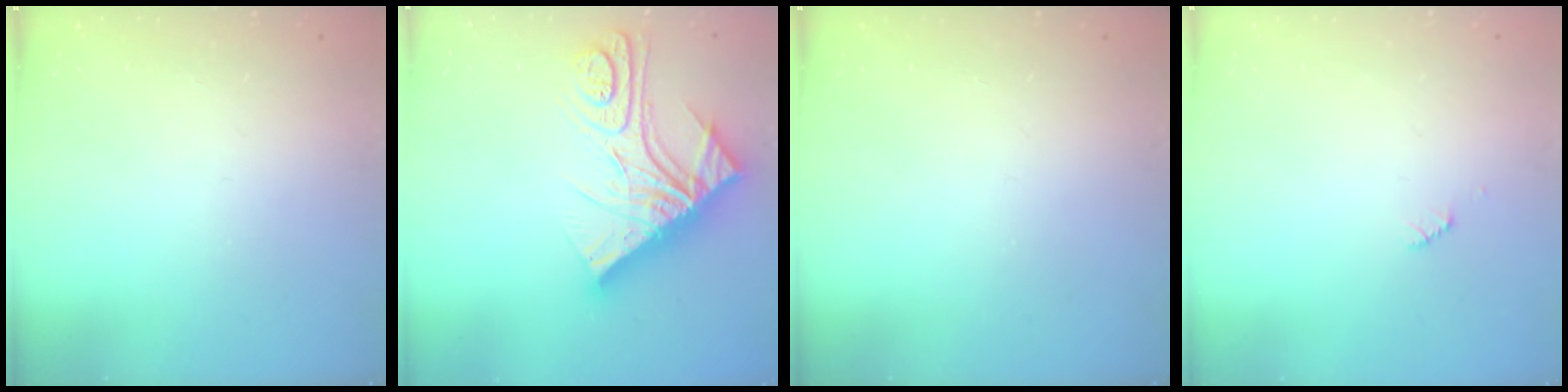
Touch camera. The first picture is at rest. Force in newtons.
{"total": 21.6, "press": 21.5, "slide": 2.3}
{"total": 0.0}
{"total": 2.5, "press": 2.5, "slide": 0.4}